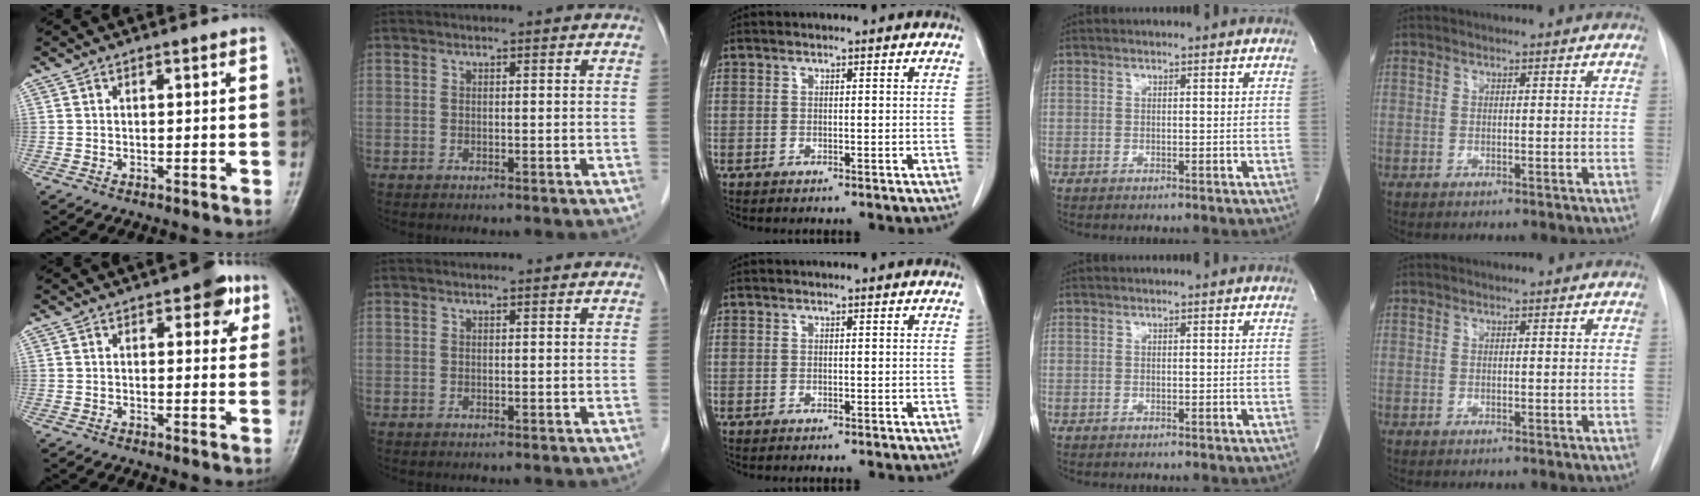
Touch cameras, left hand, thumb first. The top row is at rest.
{"thumb": {"total": 5.1, "force": [2.3, 2.6, 3.7], "torque": [-0.019, -0.004, 0.019]}}